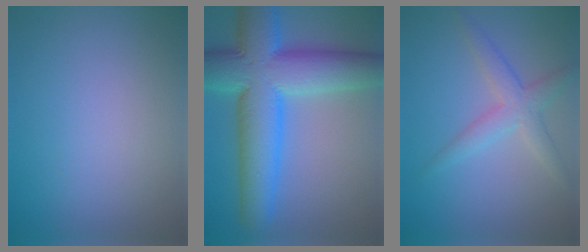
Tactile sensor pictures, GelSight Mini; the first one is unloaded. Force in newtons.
{"total": 12.6, "press": 12.6, "slide": 0.2}
{"total": 3.2, "press": 3.2, "slide": 0.1}